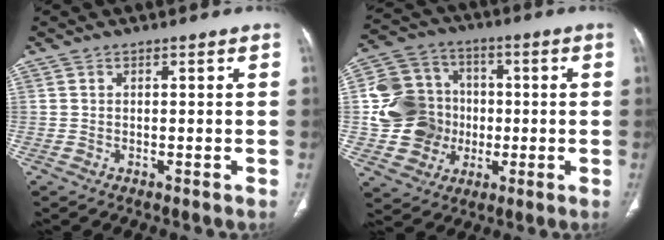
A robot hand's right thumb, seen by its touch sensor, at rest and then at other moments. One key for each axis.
{"total": 16.0, "fx": -0.7, "fy": 14.1, "fz": 7.5, "tx": -0.118, "ty": 0.026, "tz": -0.004}